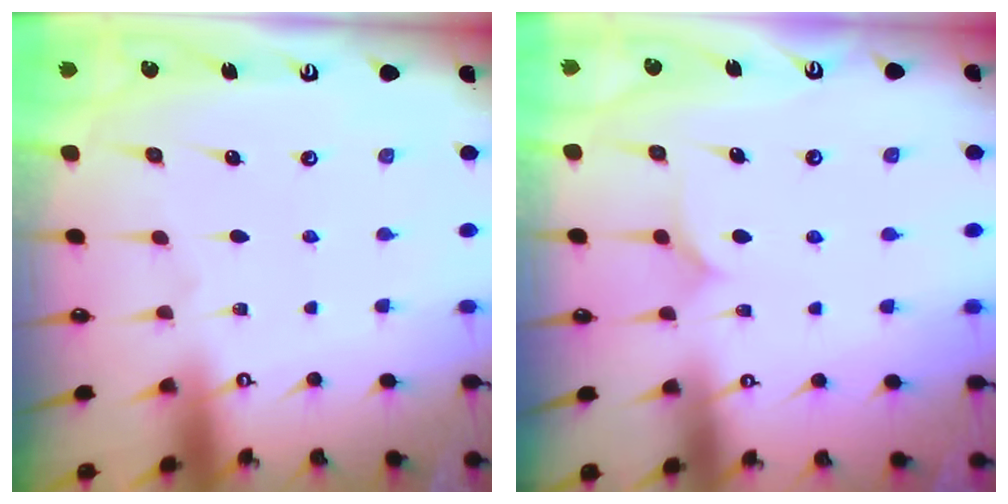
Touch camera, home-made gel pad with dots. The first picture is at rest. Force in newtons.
{"total": 6.6, "press": 6.6, "slide": 0.3}